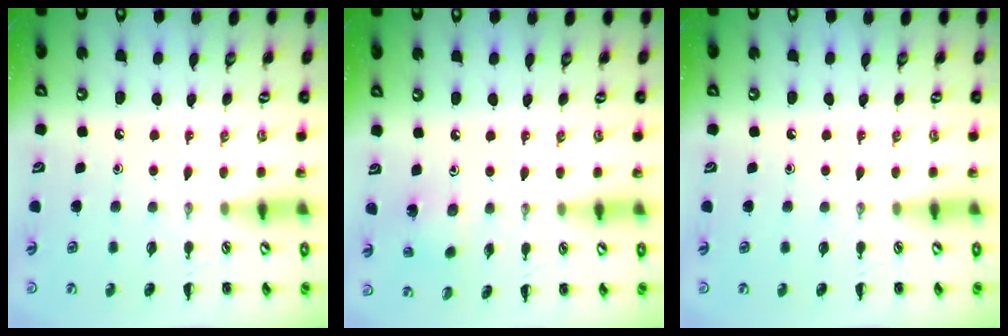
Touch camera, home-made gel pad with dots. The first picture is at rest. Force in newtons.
{"total": 2.3, "press": 2.1, "slide": 0.8}
{"total": 0.0}